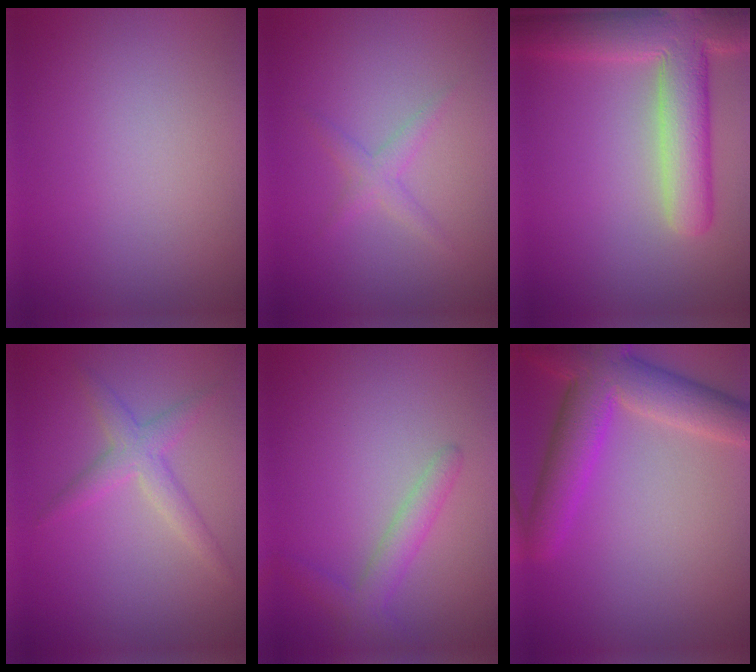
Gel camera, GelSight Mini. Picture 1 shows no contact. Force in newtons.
{"total": 1.4, "press": 1.4, "slide": 0.1}
{"total": 7.9, "press": 7.8, "slide": 0.8}
{"total": 1.7, "press": 1.7, "slide": 0.2}
{"total": 2.3, "press": 2.3, "slide": 0.1}
{"total": 7.3, "press": 7.3, "slide": 0.4}